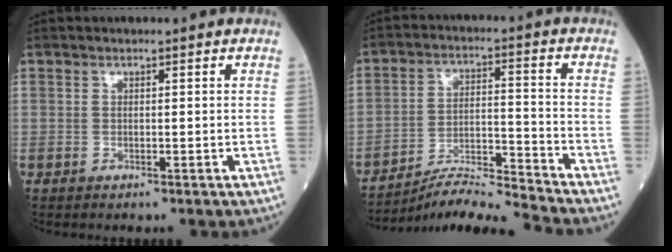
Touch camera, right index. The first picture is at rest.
{"total": 9.5, "force": [-9.0, -2.8, 1.0], "torque": [-0.019, 0.011, -0.162]}